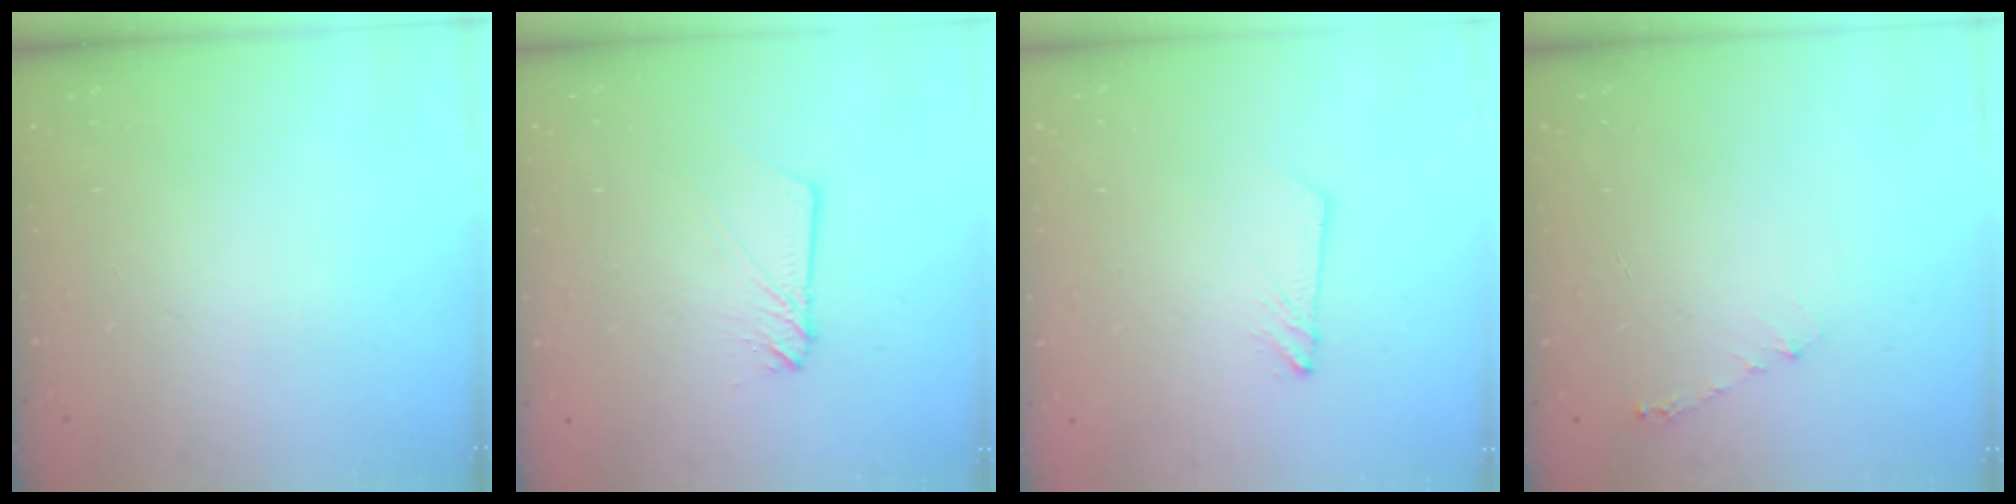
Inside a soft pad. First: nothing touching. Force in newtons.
{"total": 4.1, "press": 4.1, "slide": 0.4}
{"total": 2.4, "press": 2.4, "slide": 0.2}
{"total": 4.2, "press": 4.2, "slide": 0.4}